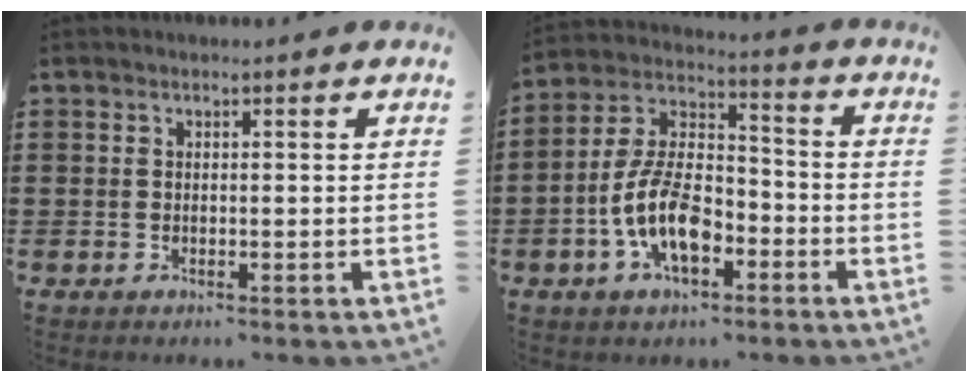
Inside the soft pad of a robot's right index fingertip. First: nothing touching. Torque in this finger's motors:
{"motor_torque": [2.14, 0.00, 1.05, 0.21]}